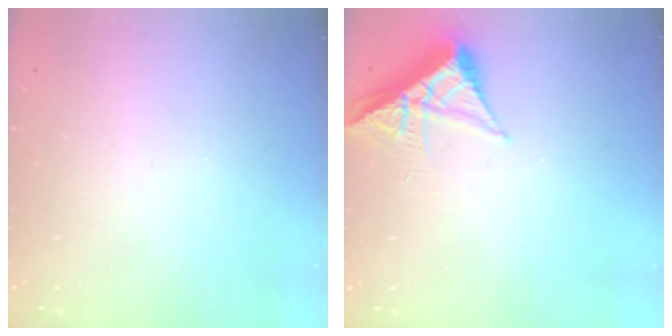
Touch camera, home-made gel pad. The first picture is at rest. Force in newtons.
{"total": 6.3, "press": 6.2, "slide": 0.9}